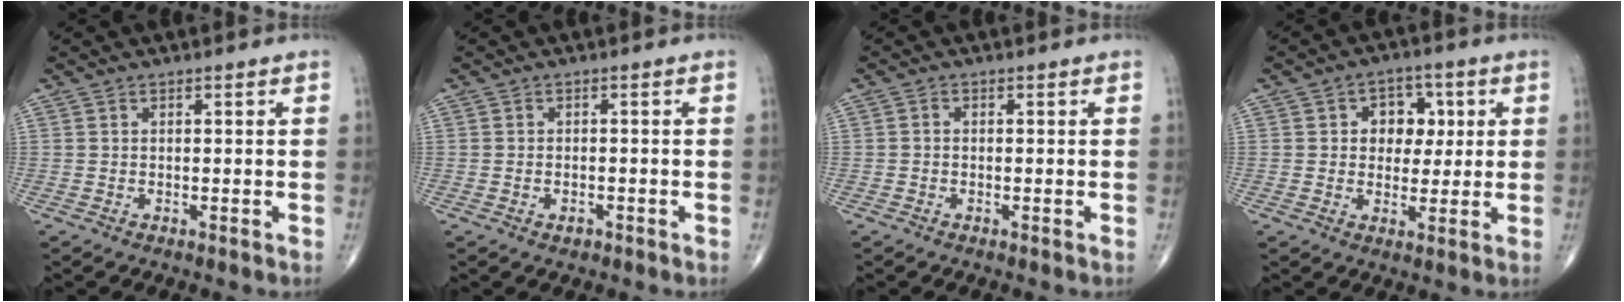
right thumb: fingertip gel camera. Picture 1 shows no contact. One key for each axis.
{"total": 1.5, "fx": -0.8, "fy": 0.9, "fz": 0.9, "tx": -0.016, "ty": 0.005, "tz": -0.010}
{"total": 0.7, "fx": -0.2, "fy": 0.5, "fz": 0.4, "tx": -0.004, "ty": 0.001, "tz": -0.008}
{"total": 7.6, "fx": 1.6, "fy": 5.8, "fz": 4.5, "tx": -0.013, "ty": 0.002, "tz": 0.019}